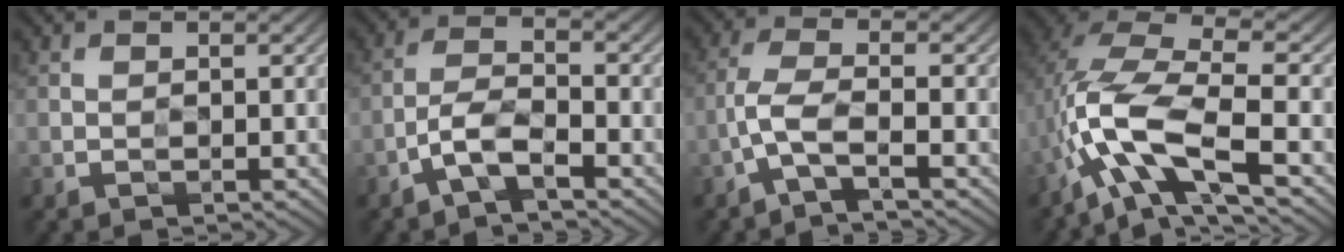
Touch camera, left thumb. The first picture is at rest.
{"total": 4.0, "force": [-2.6, 0.7, 3.0], "torque": [-0.064, 0.013, -0.060]}
{"total": 3.8, "force": [-2.1, 0.4, 3.2], "torque": [-0.071, 0.013, -0.053]}
{"total": 12.5, "force": [-4.4, 4.1, 10.9], "torque": [-0.222, 0.006, -0.087]}